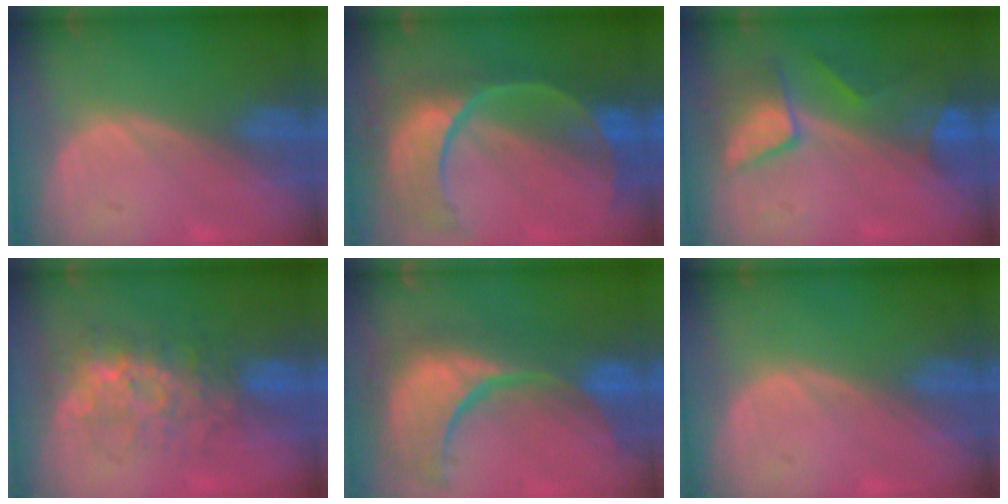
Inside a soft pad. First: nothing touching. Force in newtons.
{"total": 11.2, "press": 9.4, "slide": 6.1}
{"total": 7.5, "press": 6.9, "slide": 3.0}
{"total": 7.9, "press": 7.5, "slide": 2.7}
{"total": 13.6, "press": 11.8, "slide": 6.8}
{"total": 0.0}